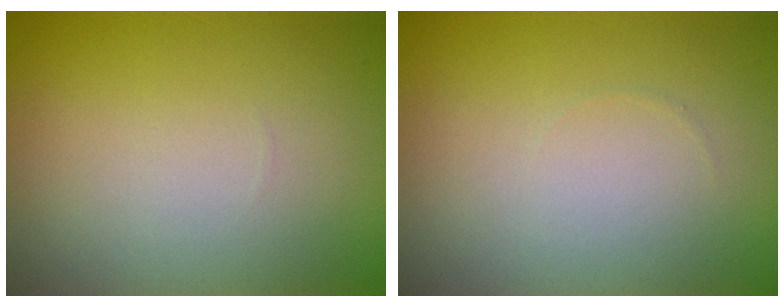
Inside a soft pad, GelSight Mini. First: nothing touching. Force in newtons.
{"total": 0.0}